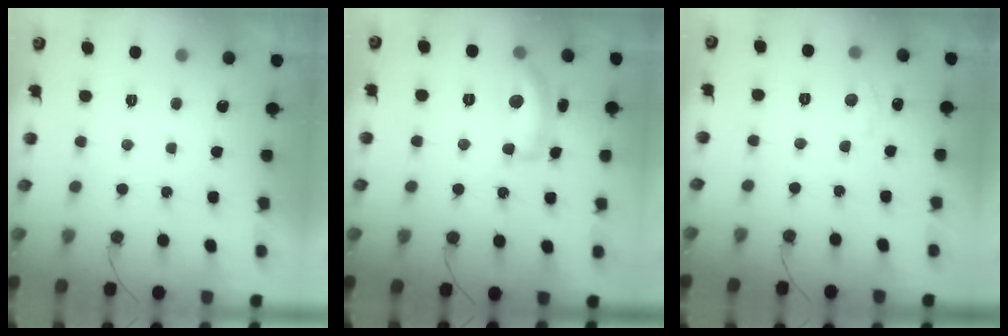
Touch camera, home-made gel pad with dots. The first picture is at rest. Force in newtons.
{"total": 13.7, "press": 13.7, "slide": 1.0}
{"total": 4.6, "press": 4.6, "slide": 0.5}